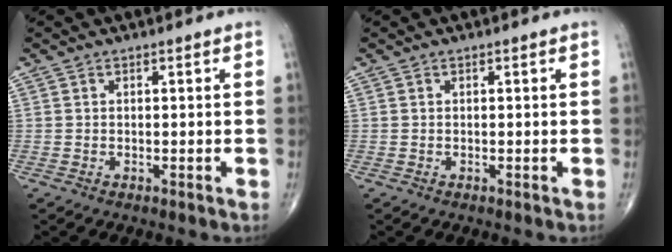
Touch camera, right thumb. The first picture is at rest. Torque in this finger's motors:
{"motor_torque": [-0.05, 0.02, -0.01, 0.00, 0.01]}